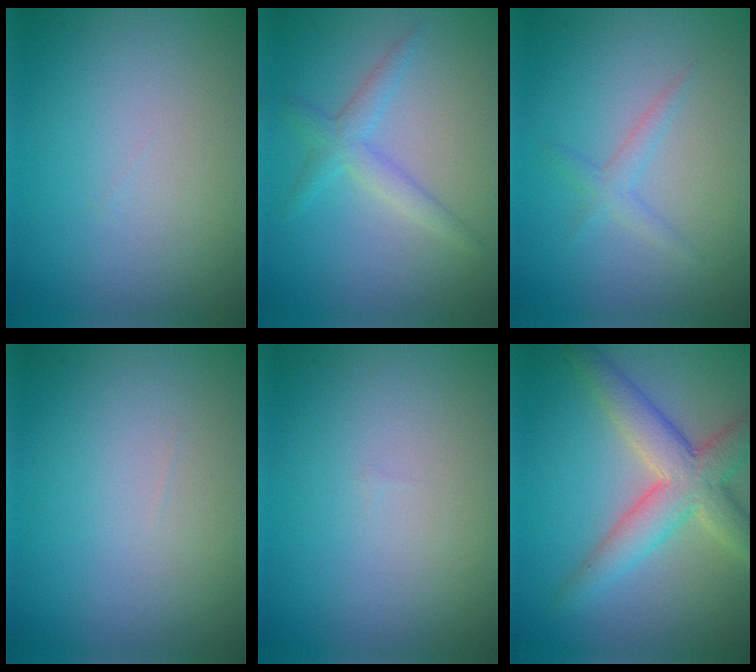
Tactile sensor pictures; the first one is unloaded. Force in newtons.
{"total": 2.2, "press": 2.2, "slide": 0.1}
{"total": 1.3, "press": 1.3, "slide": 0.1}
{"total": 0.0}
{"total": 0.0}
{"total": 5.8, "press": 5.8, "slide": 0.4}